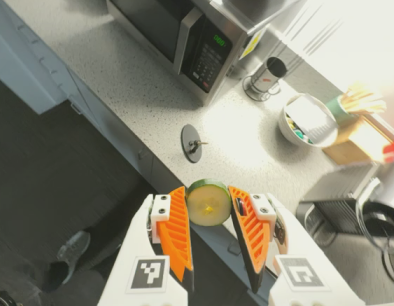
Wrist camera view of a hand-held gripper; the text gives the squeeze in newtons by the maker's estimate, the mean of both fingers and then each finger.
{"total": 9.7, "left": 9.7, "right": 9.7}